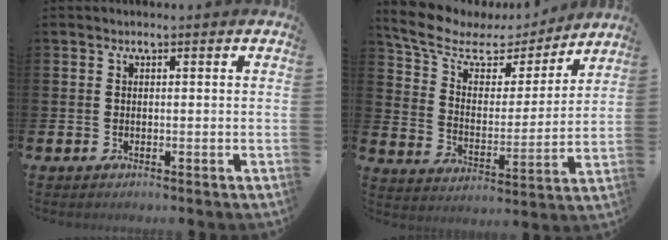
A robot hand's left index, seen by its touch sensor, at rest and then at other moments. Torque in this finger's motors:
{"motor_torque": [1.23, -0.91, 0.63, 0.08]}